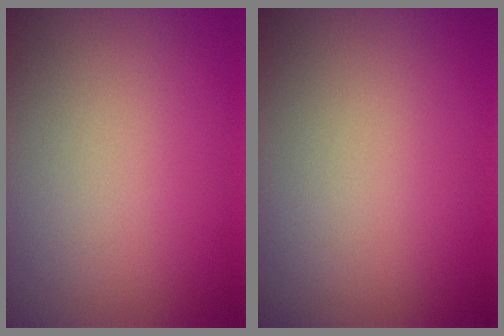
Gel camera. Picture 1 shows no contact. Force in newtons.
{"total": 0.0}